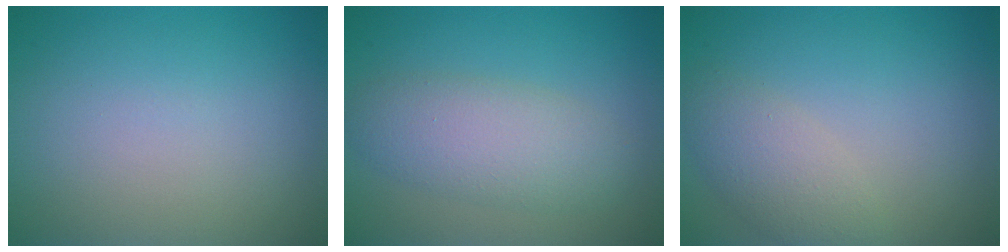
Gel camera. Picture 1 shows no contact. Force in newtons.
{"total": 4.5, "press": 4.5, "slide": 0.2}
{"total": 2.9, "press": 2.9, "slide": 0.2}